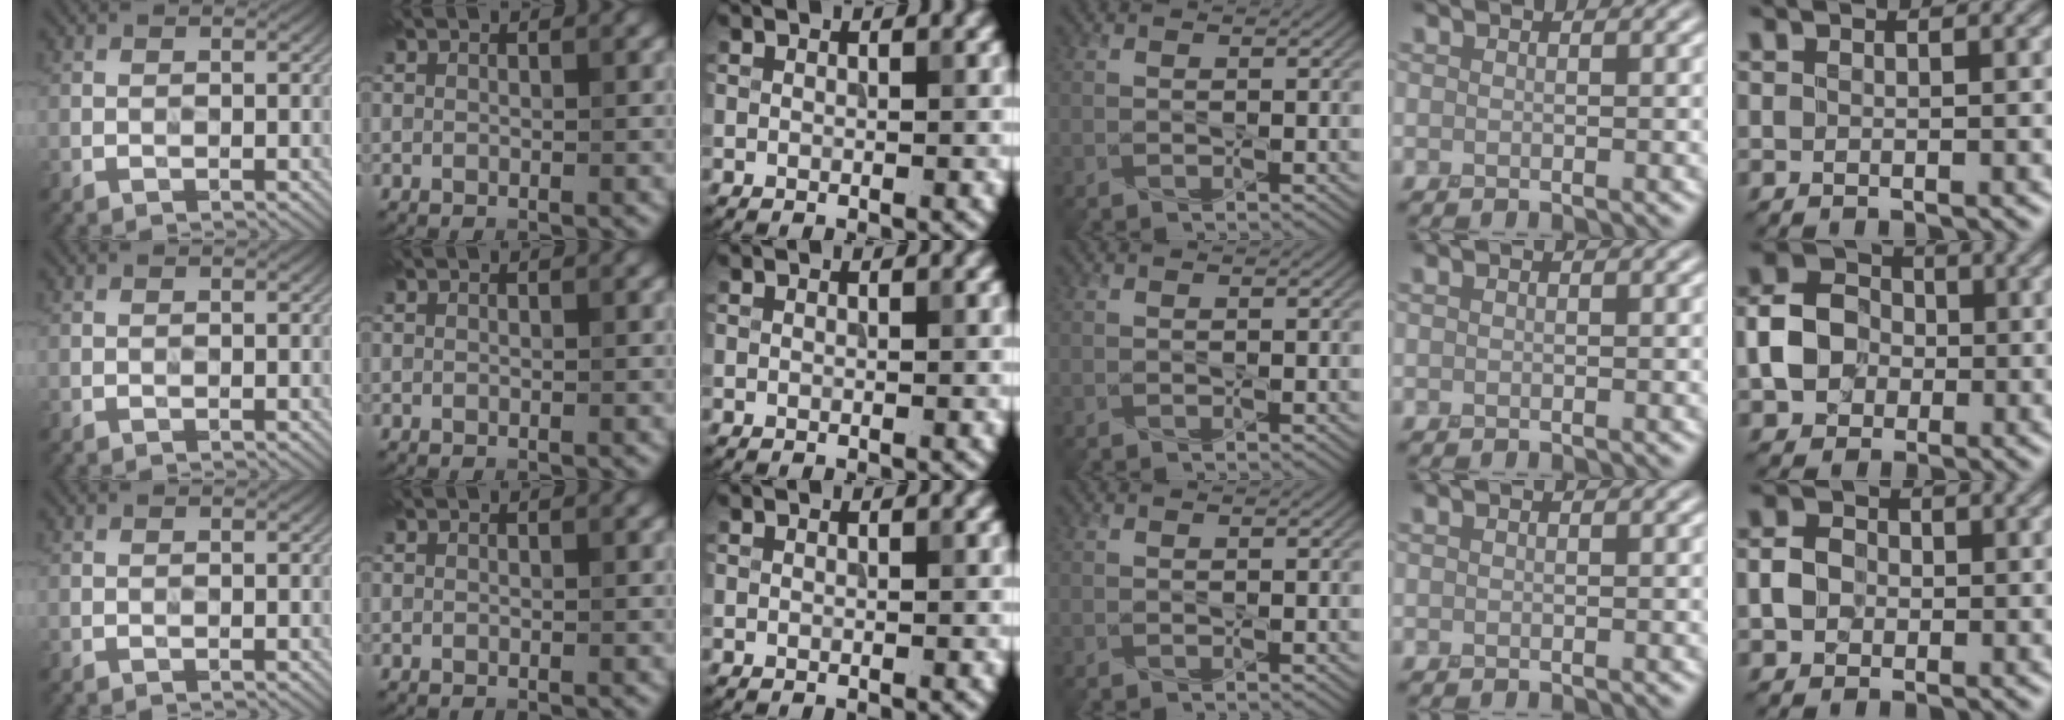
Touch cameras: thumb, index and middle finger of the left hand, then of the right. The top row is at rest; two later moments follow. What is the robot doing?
{"motion": "press", "object": "button"}